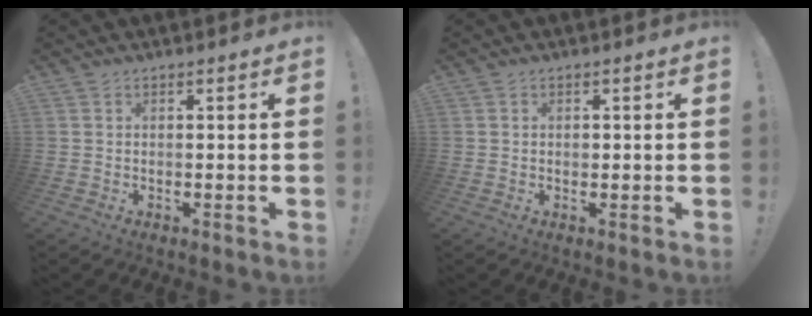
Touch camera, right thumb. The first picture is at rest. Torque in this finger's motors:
{"motor_torque": [0.33, -0.15, 0.27, -0.25, 0.00]}